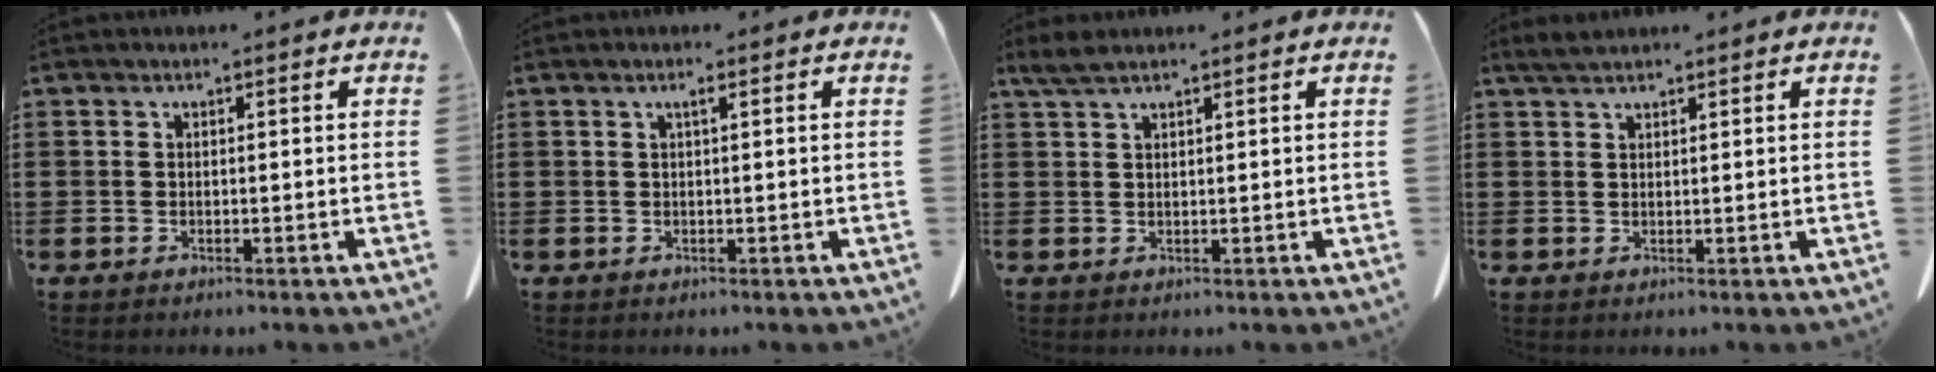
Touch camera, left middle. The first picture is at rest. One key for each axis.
{"total": 0.8, "fx": 0.3, "fy": 0.0, "fz": 0.8, "tx": -0.014, "ty": -0.002, "tz": 0.006}
{"total": 2.5, "fx": 1.8, "fy": 0.4, "fz": 1.7, "tx": -0.036, "ty": 0.001, "tz": 0.033}
{"total": 2.1, "fx": 1.8, "fy": 0.4, "fz": 1.1, "tx": -0.027, "ty": 0.002, "tz": 0.034}